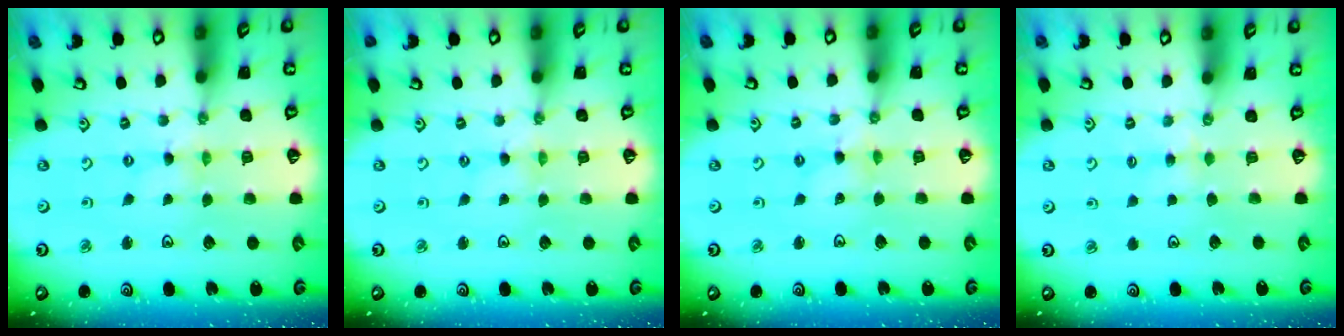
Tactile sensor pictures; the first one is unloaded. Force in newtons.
{"total": 0.0}
{"total": 2.6, "press": 2.6, "slide": 0.3}
{"total": 2.3, "press": 2.3, "slide": 0.4}